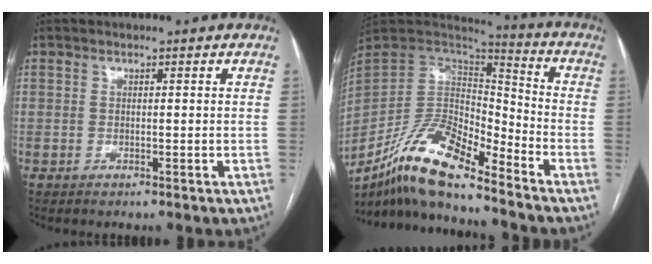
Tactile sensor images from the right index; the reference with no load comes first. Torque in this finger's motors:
{"motor_torque": [0.72, -0.05, -0.09, -0.09]}